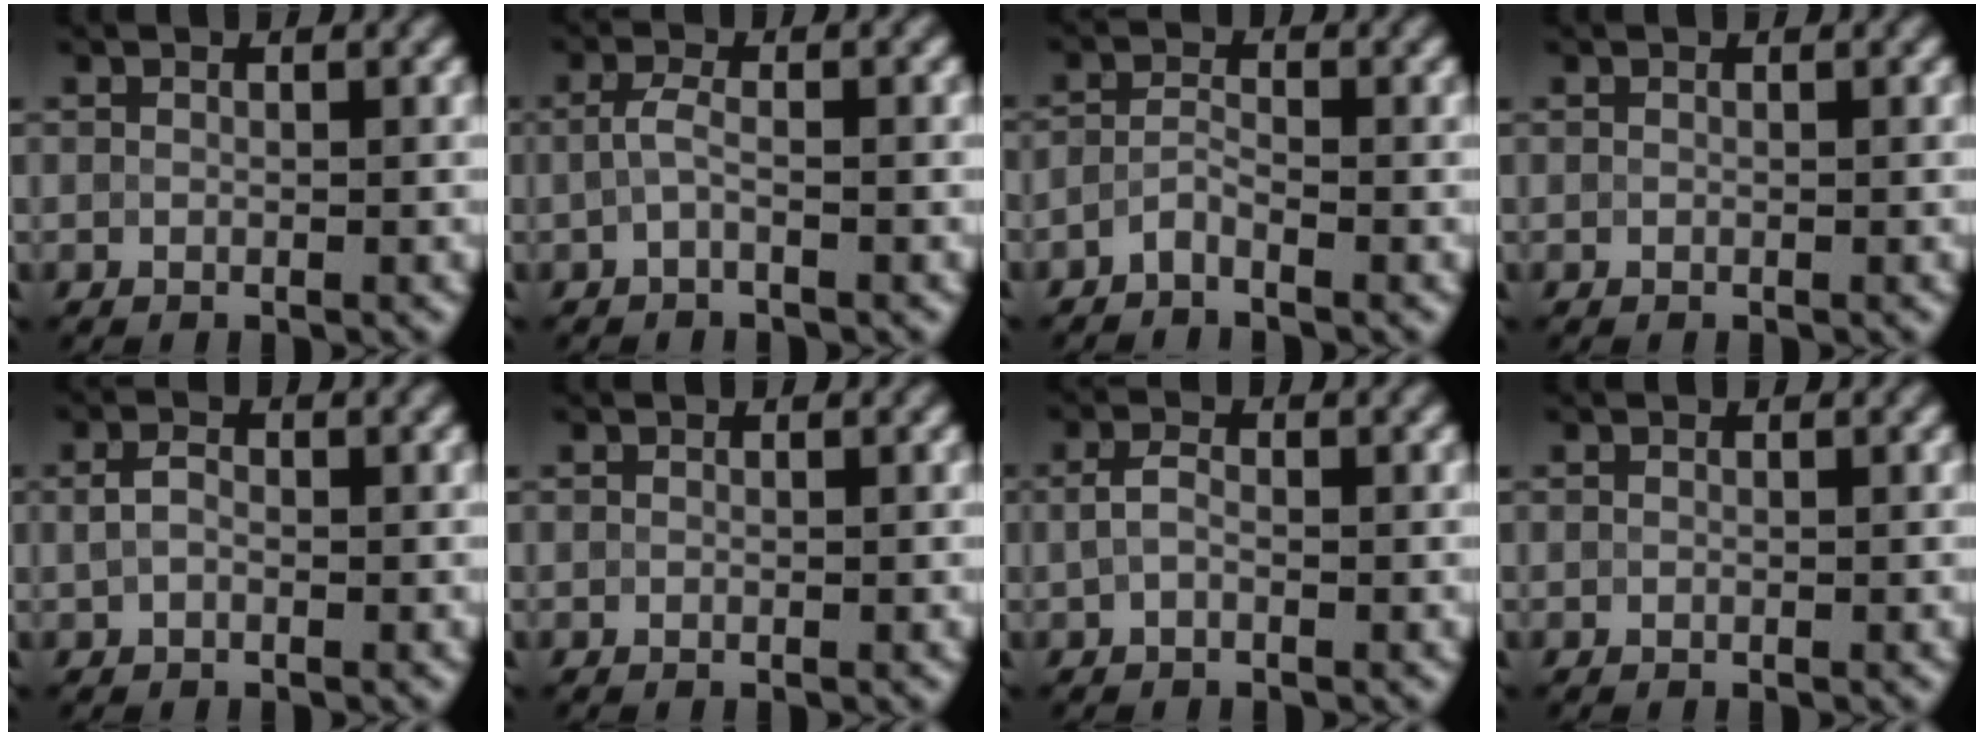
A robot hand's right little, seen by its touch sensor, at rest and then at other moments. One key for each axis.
{"total": 1.7, "fx": -0.3, "fy": 0.4, "fz": 1.6, "tx": -0.038, "ty": 0.001, "tz": -0.011}
{"total": 1.5, "fx": -1.1, "fy": 0.4, "fz": 0.9, "tx": -0.022, "ty": 0.003, "tz": -0.026}
{"total": 0.0}
{"total": 1.6, "fx": 0.1, "fy": 1.0, "fz": 1.2, "tx": -0.027, "ty": 0.005, "tz": -0.003}
{"total": 0.0}
{"total": 1.4, "fx": -0.1, "fy": 0.8, "fz": 1.2, "tx": -0.029, "ty": 0.005, "tz": -0.007}
{"total": 0.0}